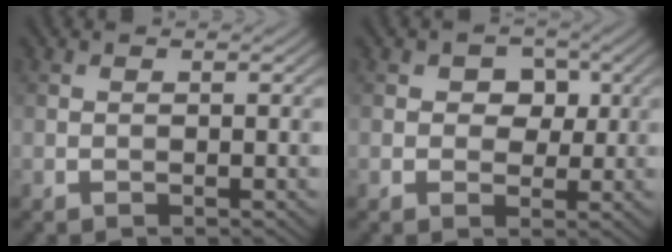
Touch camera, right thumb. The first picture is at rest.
{"total": 4.0, "force": [1.0, 3.2, 2.1], "torque": [-0.031, 0.001, 0.000]}